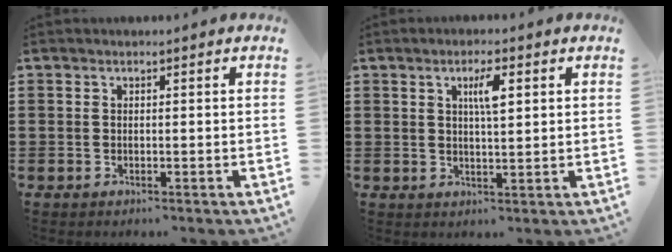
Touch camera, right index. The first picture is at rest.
{"total": 4.0, "force": [1.4, 1.0, 3.6], "torque": [-0.068, 0.006, 0.019]}